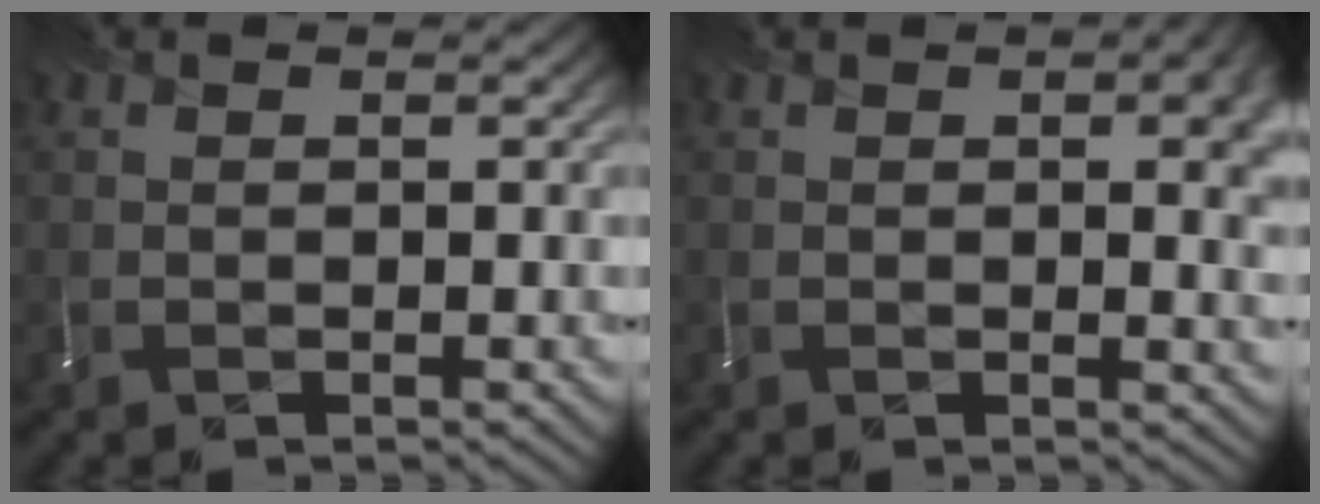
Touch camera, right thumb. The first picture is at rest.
{"total": 4.7, "force": [1.3, 1.9, 4.1], "torque": [-0.051, 0.000, 0.025]}